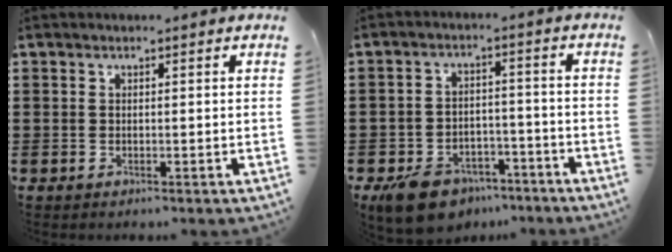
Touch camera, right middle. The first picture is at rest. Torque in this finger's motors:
{"motor_torque": [1.79, -0.35, 0.29, 0.10]}